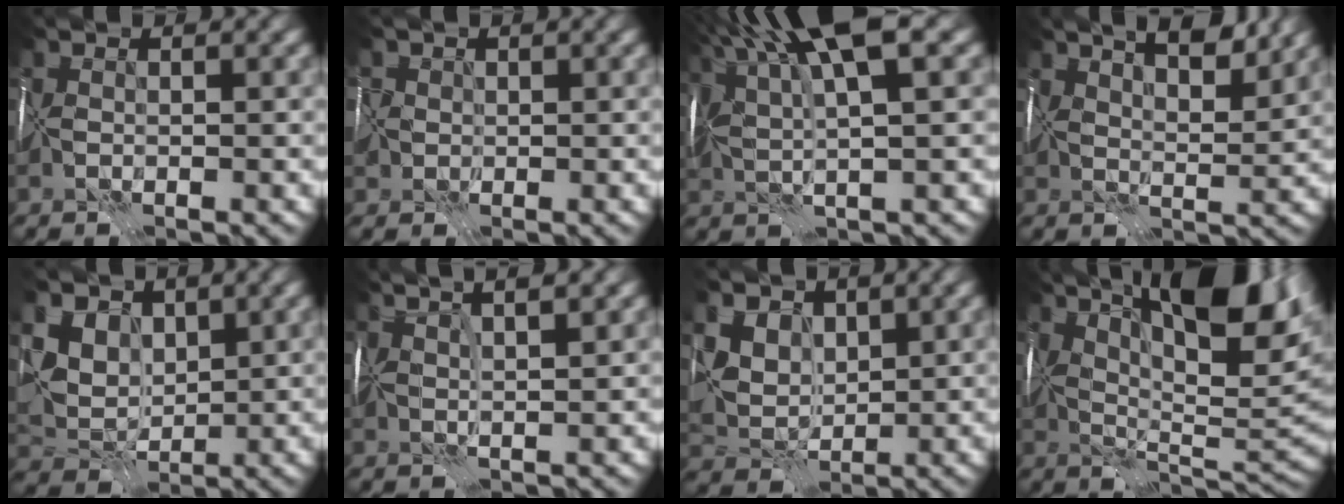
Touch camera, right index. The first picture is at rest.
{"total": 2.9, "force": [1.2, 2.5, 0.5], "torque": [-0.009, 0.026, -0.002]}
{"total": 10.3, "force": [4.9, 2.2, 8.8], "torque": [-0.163, 0.025, 0.085]}
{"total": 7.2, "force": [5.3, 2.0, 4.4], "torque": [-0.045, 0.026, 0.058]}
{"total": 5.4, "force": [3.0, 4.1, 2.0], "torque": [-0.063, 0.006, 0.052]}
{"total": 6.8, "force": [4.3, 1.9, 4.9], "torque": [-0.055, 0.044, 0.044]}
{"total": 4.7, "force": [2.6, 3.5, 1.8], "torque": [-0.054, 0.004, 0.051]}
{"total": 15.9, "force": [7.1, 6.1, 12.8], "torque": [-0.205, 0.024, 0.120]}